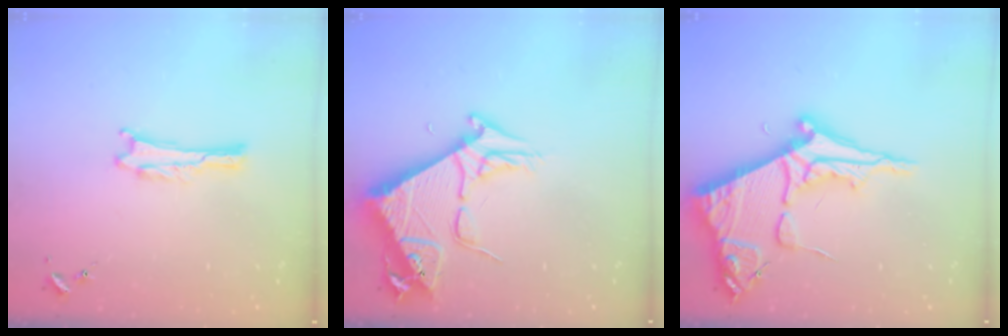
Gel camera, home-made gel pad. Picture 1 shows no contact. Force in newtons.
{"total": 8.8, "press": 8.7, "slide": 1.1}
{"total": 10.4, "press": 10.4, "slide": 1.1}